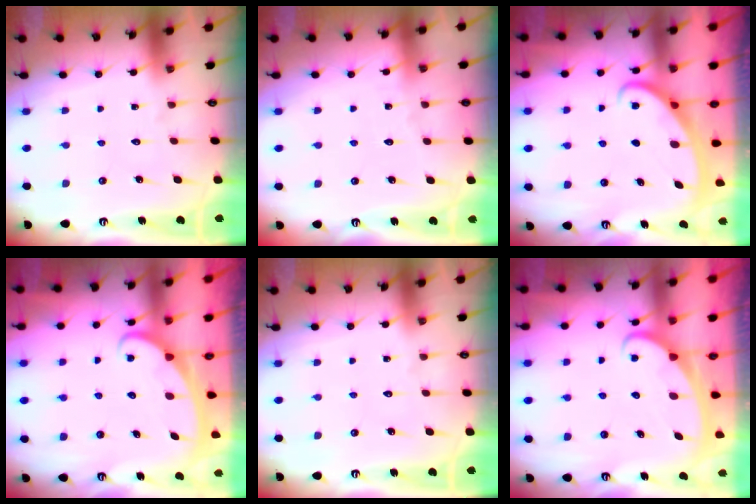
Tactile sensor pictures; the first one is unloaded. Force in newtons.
{"total": 2.5, "press": 2.5, "slide": 0.3}
{"total": 2.6, "press": 2.6, "slide": 0.4}
{"total": 2.5, "press": 2.4, "slide": 0.3}
{"total": 0.0}
{"total": 2.3, "press": 2.3, "slide": 0.3}